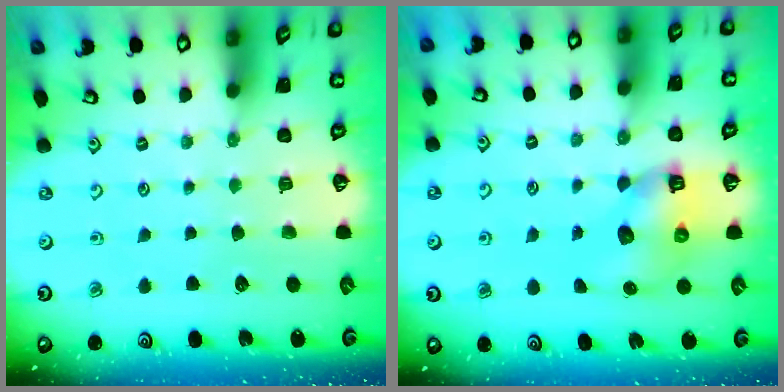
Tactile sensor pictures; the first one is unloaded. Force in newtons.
{"total": 7.4, "press": 7.3, "slide": 0.9}